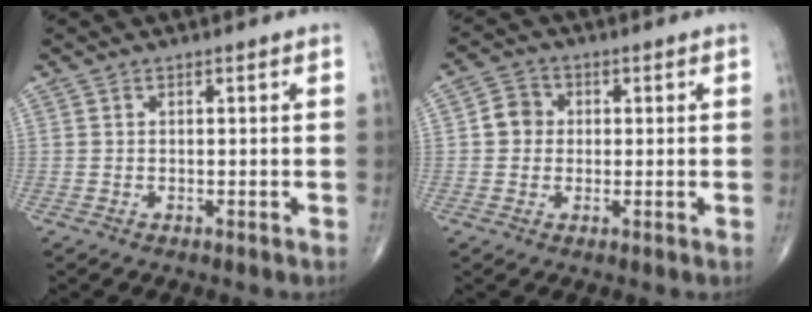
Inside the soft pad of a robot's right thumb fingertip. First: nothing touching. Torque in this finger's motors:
{"motor_torque": [0.07, 0.60, 0.27, -0.06, 0.02]}